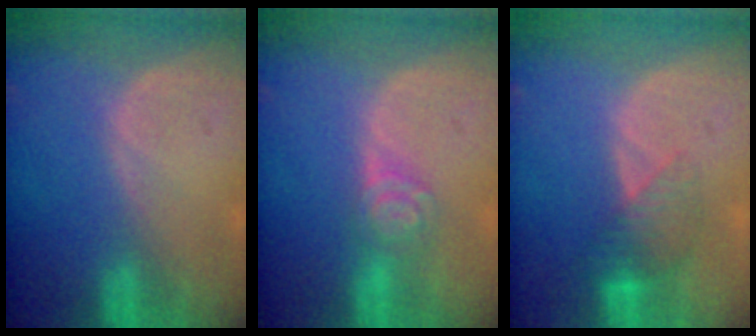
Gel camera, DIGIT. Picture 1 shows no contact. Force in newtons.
{"total": 4.3, "press": 3.9, "slide": 1.9}
{"total": 4.2, "press": 4.2, "slide": 0.5}